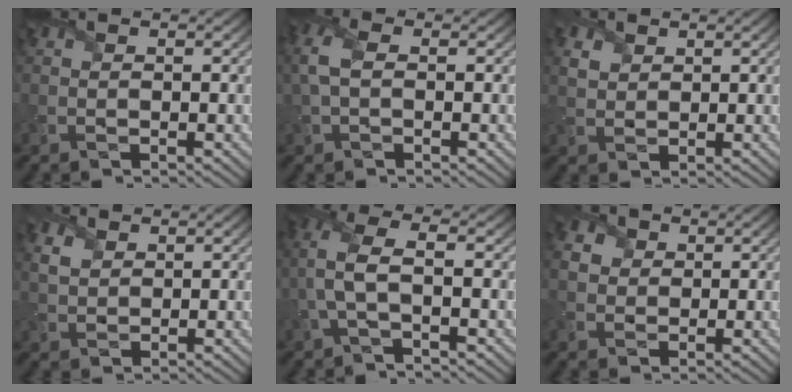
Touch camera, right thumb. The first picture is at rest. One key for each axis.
{"total": 4.1, "fx": 0.3, "fy": 2.2, "fz": 3.5, "tx": -0.091, "ty": 0.013, "tz": 0.002}
{"total": 2.2, "fx": 1.3, "fy": 1.5, "fz": 0.9, "tx": -0.031, "ty": 0.003, "tz": 0.027}
{"total": 2.7, "fx": 1.3, "fy": 1.7, "fz": 1.6, "tx": -0.047, "ty": 0.004, "tz": 0.028}
{"total": 4.7, "fx": -0.7, "fy": 1.4, "fz": 4.5, "tx": -0.113, "ty": 0.016, "tz": -0.021}
{"total": 3.4, "fx": 1.2, "fy": 2.9, "fz": 1.4, "tx": -0.055, "ty": 0.007, "tz": 0.020}